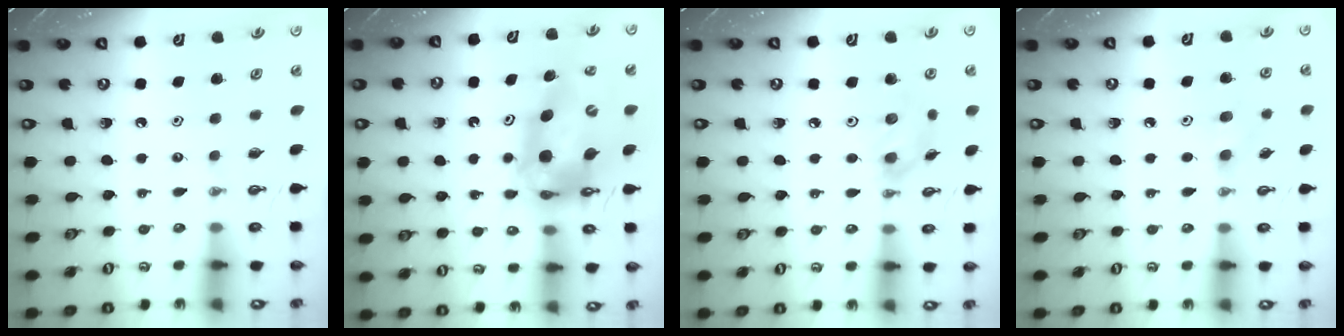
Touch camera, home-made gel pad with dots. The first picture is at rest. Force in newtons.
{"total": 13.8, "press": 13.8, "slide": 1.2}
{"total": 9.4, "press": 9.3, "slide": 1.1}
{"total": 4.7, "press": 4.6, "slide": 0.9}